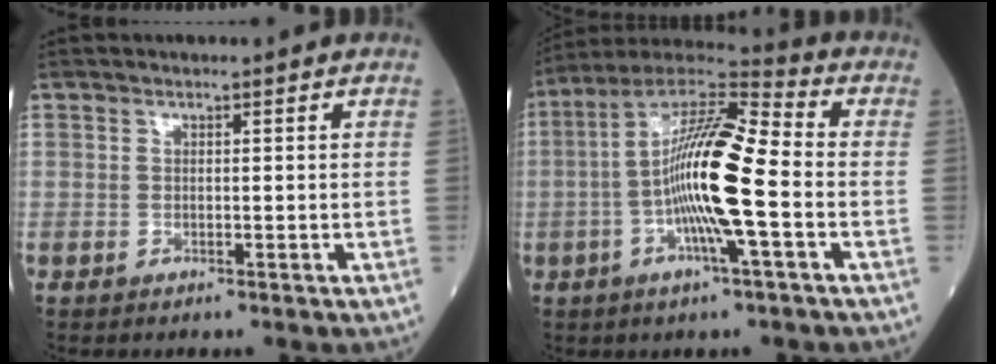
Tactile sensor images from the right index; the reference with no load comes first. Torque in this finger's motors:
{"motor_torque": [1.26, -0.84, 1.05, 0.21]}